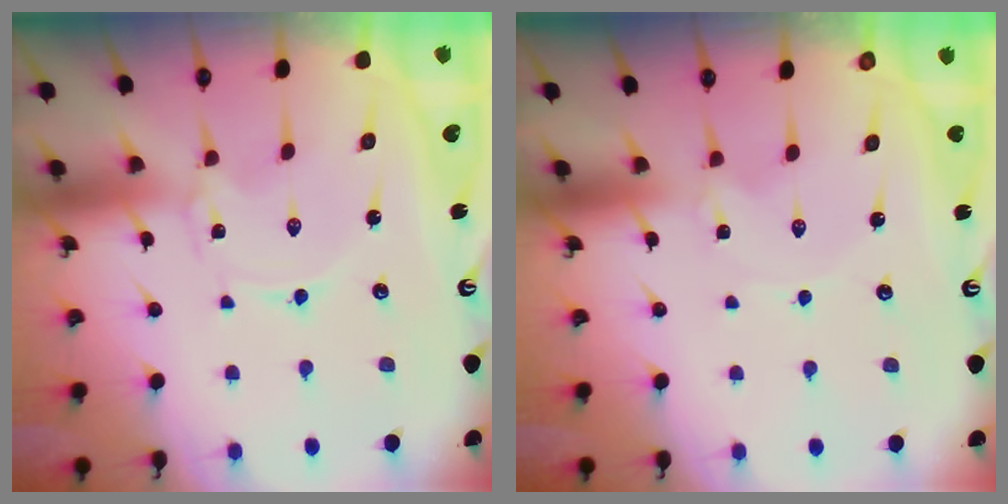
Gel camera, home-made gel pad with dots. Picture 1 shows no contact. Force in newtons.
{"total": 0.0}